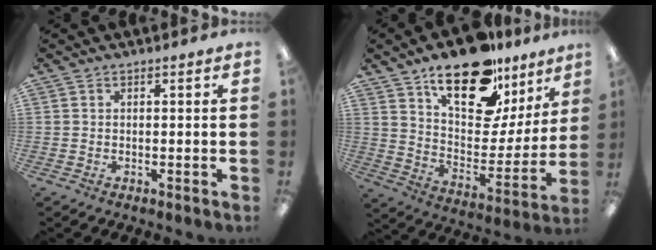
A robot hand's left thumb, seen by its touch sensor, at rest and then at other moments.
{"total": 21.4, "force": [14.8, 9.8, 12.0], "torque": [-0.186, -0.092, 0.256]}